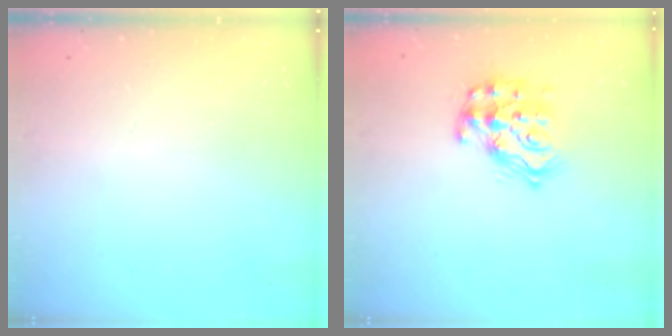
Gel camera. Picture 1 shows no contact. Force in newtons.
{"total": 13.9, "press": 13.8, "slide": 1.0}